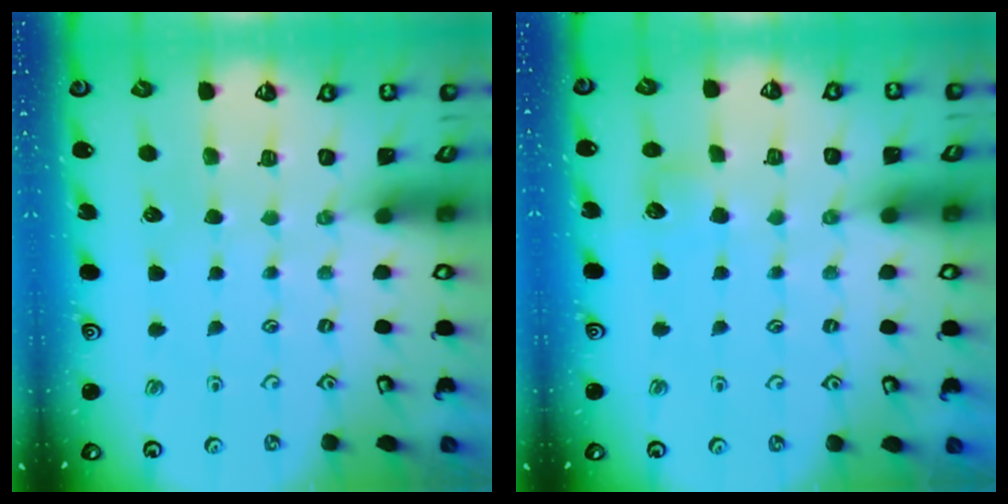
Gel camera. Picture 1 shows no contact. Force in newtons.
{"total": 5.0, "press": 5.0, "slide": 0.6}